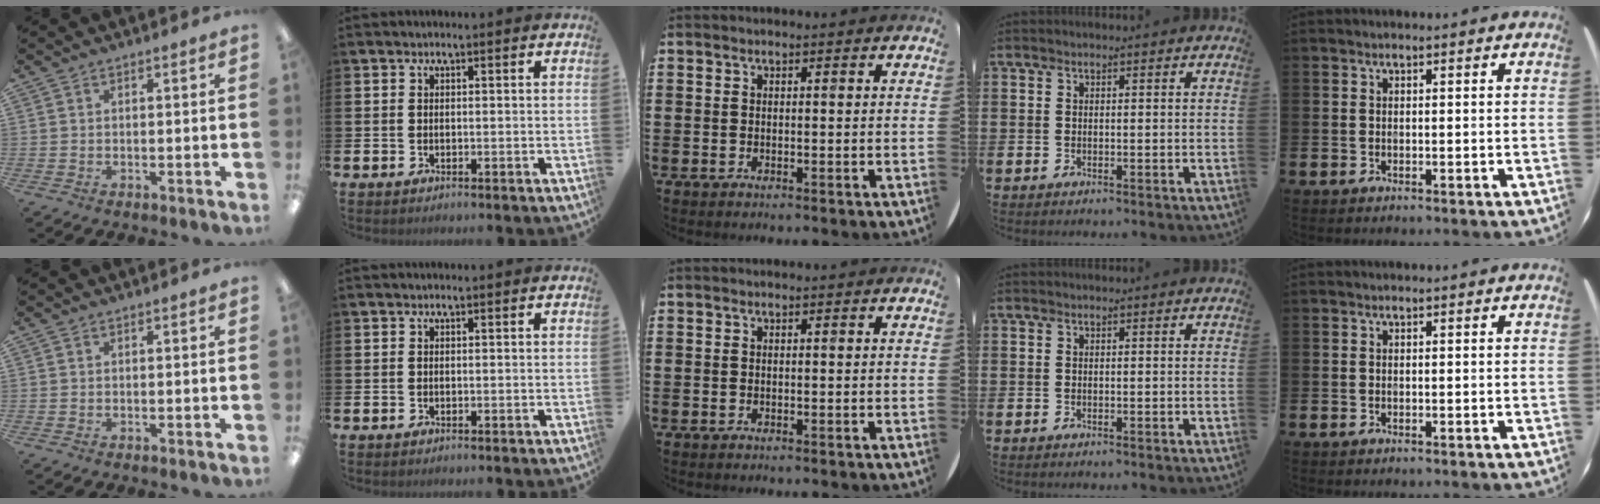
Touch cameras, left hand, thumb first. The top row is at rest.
{}